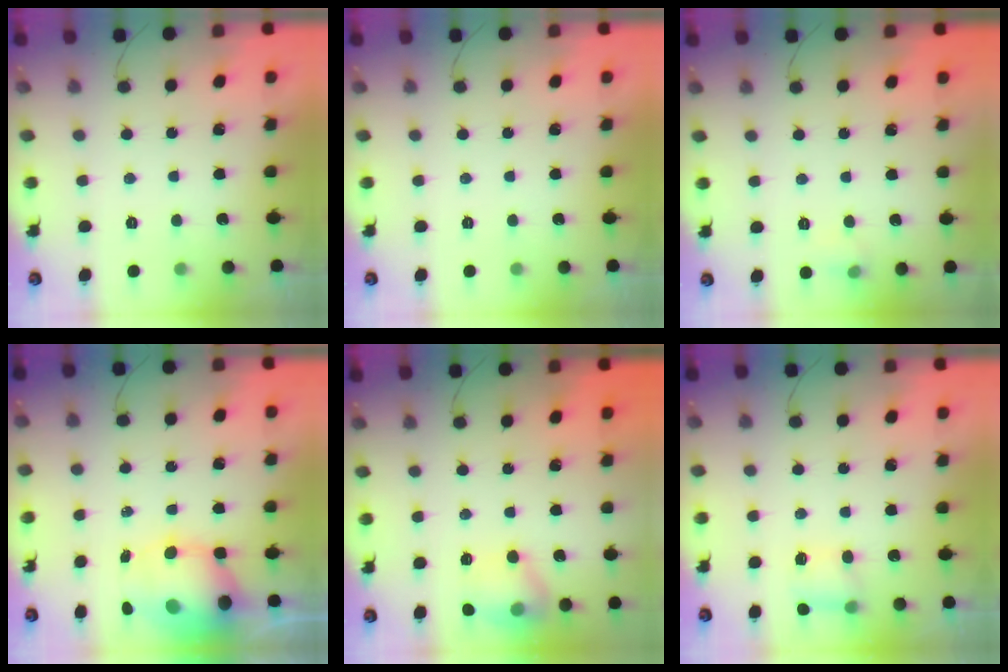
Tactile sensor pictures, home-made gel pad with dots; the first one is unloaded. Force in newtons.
{"total": 0.0}
{"total": 4.5, "press": 4.2, "slide": 1.6}
{"total": 9.4, "press": 9.1, "slide": 2.3}
{"total": 13.3, "press": 13.2, "slide": 1.0}
{"total": 4.3, "press": 4.3, "slide": 0.6}